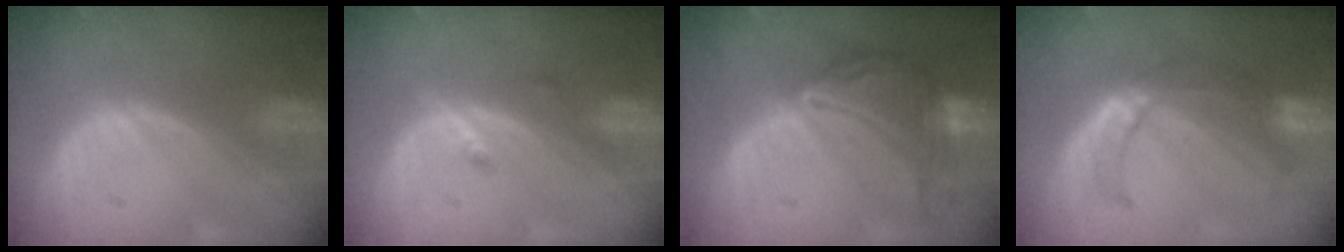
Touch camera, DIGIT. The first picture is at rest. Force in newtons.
{"total": 2.2, "press": 1.8, "slide": 1.3}
{"total": 9.5, "press": 9.5, "slide": 0.5}
{"total": 6.9, "press": 6.7, "slide": 1.4}